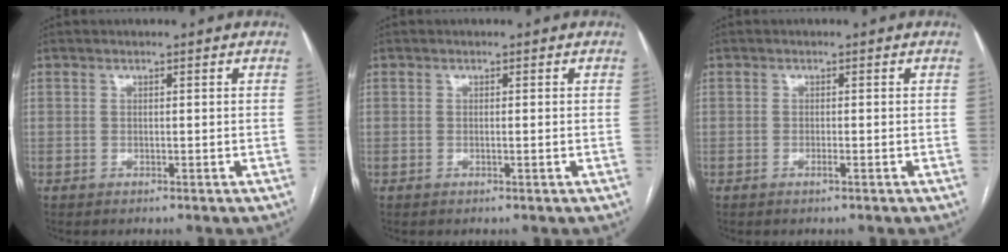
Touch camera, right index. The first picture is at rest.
{"total": 0.7, "force": [-0.1, -0.1, 0.6], "torque": [-0.011, 0.000, -0.001]}
{"total": 0.9, "force": [-0.4, -0.1, 0.8], "torque": [-0.017, -0.001, -0.007]}